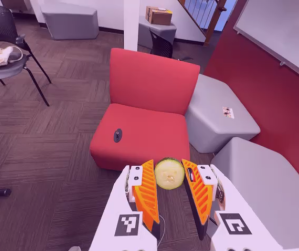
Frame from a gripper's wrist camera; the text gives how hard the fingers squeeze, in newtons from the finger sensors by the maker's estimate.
{"total": 8.1, "left": 7.8, "right": 8.4}